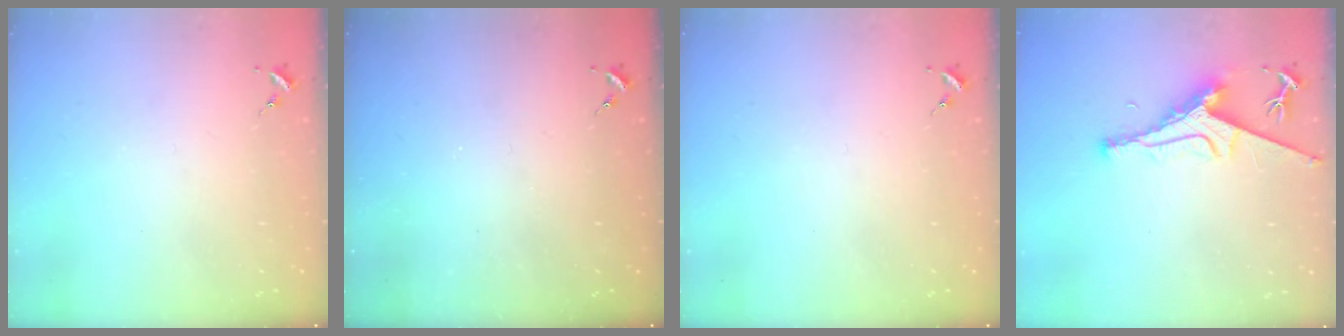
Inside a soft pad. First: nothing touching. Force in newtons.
{"total": 0.0}
{"total": 0.0}
{"total": 8.5, "press": 8.4, "slide": 1.1}